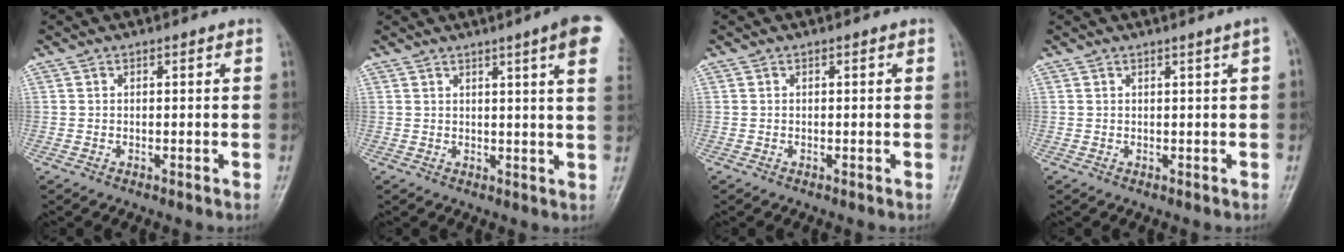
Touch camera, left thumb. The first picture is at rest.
{"total": 9.8, "force": [5.0, 0.3, 8.5], "torque": [-0.100, -0.011, 0.049]}
{"total": 0.0}
{"total": 1.5, "force": [0.6, -0.2, 1.4], "torque": [-0.019, 0.002, 0.007]}